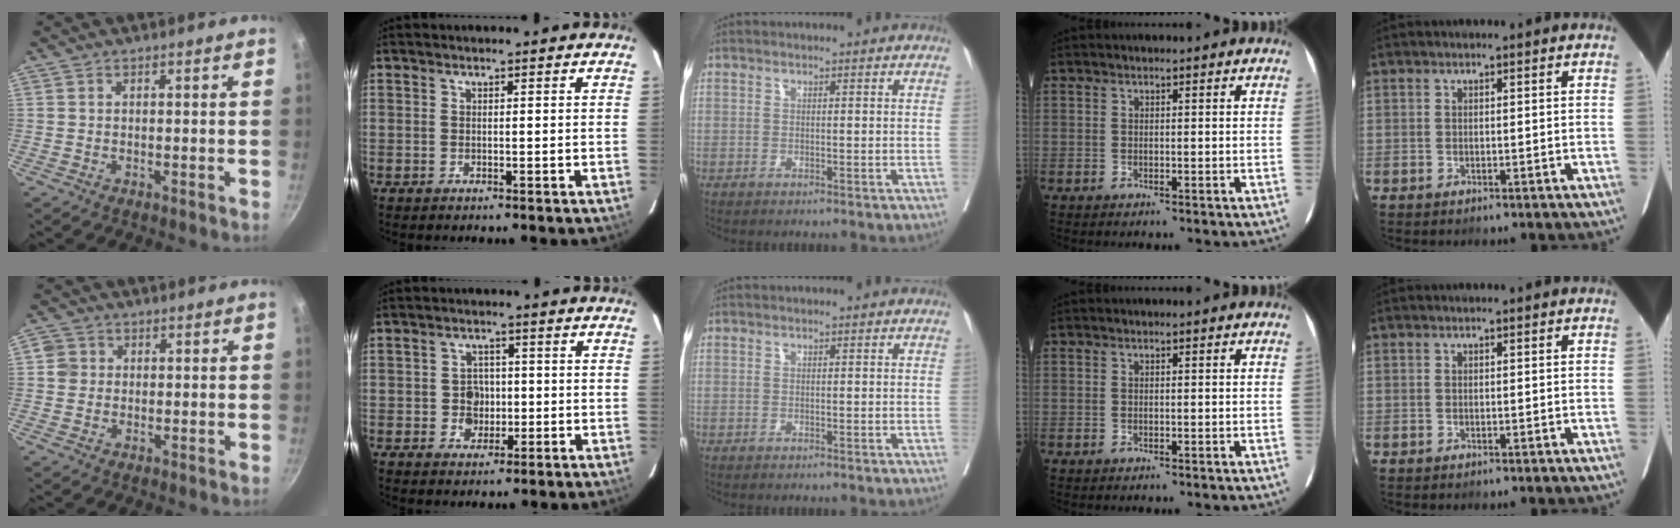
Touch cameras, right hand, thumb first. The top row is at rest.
{"thumb": {"total": 3.2, "force": [0.4, 3.1, 0.9], "torque": [0.002, 0.004, 0.004]}, "index": {"total": 3.8, "force": [-0.5, 3.3, 1.8], "torque": [-0.025, 0.010, -0.005]}}